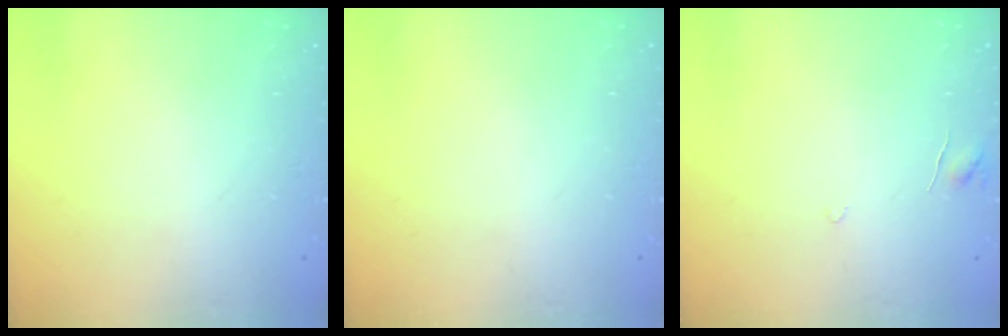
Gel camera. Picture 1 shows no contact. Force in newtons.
{"total": 0.0}
{"total": 3.2, "press": 3.1, "slide": 0.2}